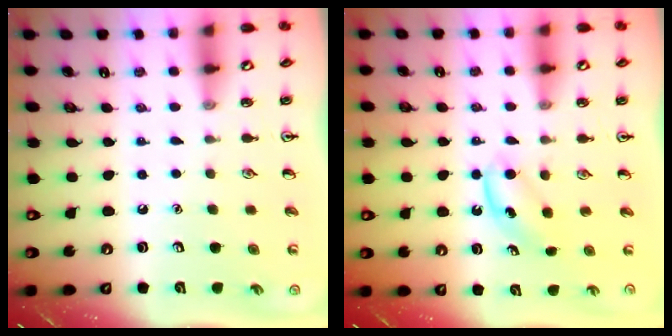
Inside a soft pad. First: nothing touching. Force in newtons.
{"total": 4.8, "press": 4.6, "slide": 1.6}